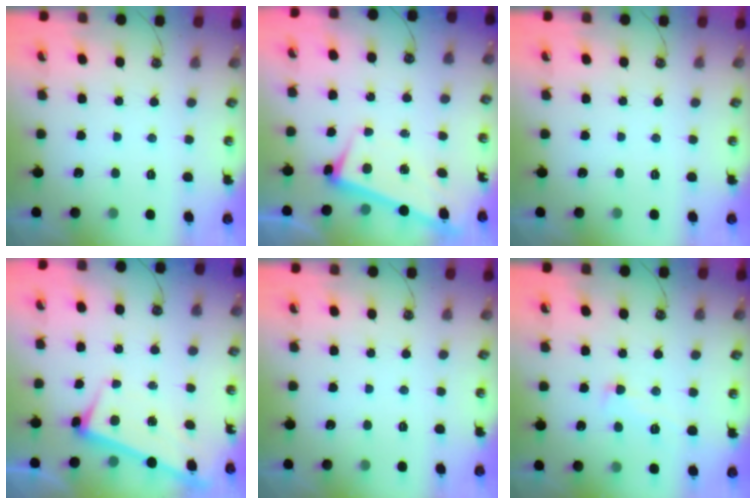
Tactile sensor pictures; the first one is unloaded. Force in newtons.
{"total": 2.7, "press": 2.6, "slide": 0.7}
{"total": 0.0}
{"total": 2.8, "press": 2.7, "slide": 0.4}
{"total": 0.0}
{"total": 1.0, "press": 0.7, "slide": 0.7}